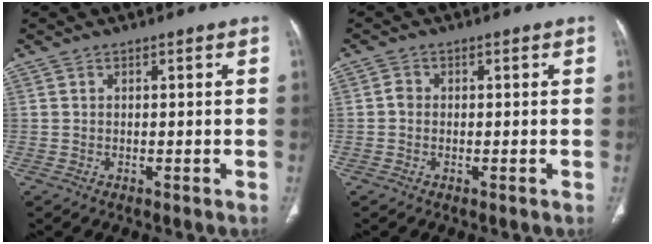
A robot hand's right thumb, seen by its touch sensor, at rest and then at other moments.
{"total": 1.4, "force": [-0.2, 1.2, 0.7], "torque": [-0.007, 0.004, -0.007]}